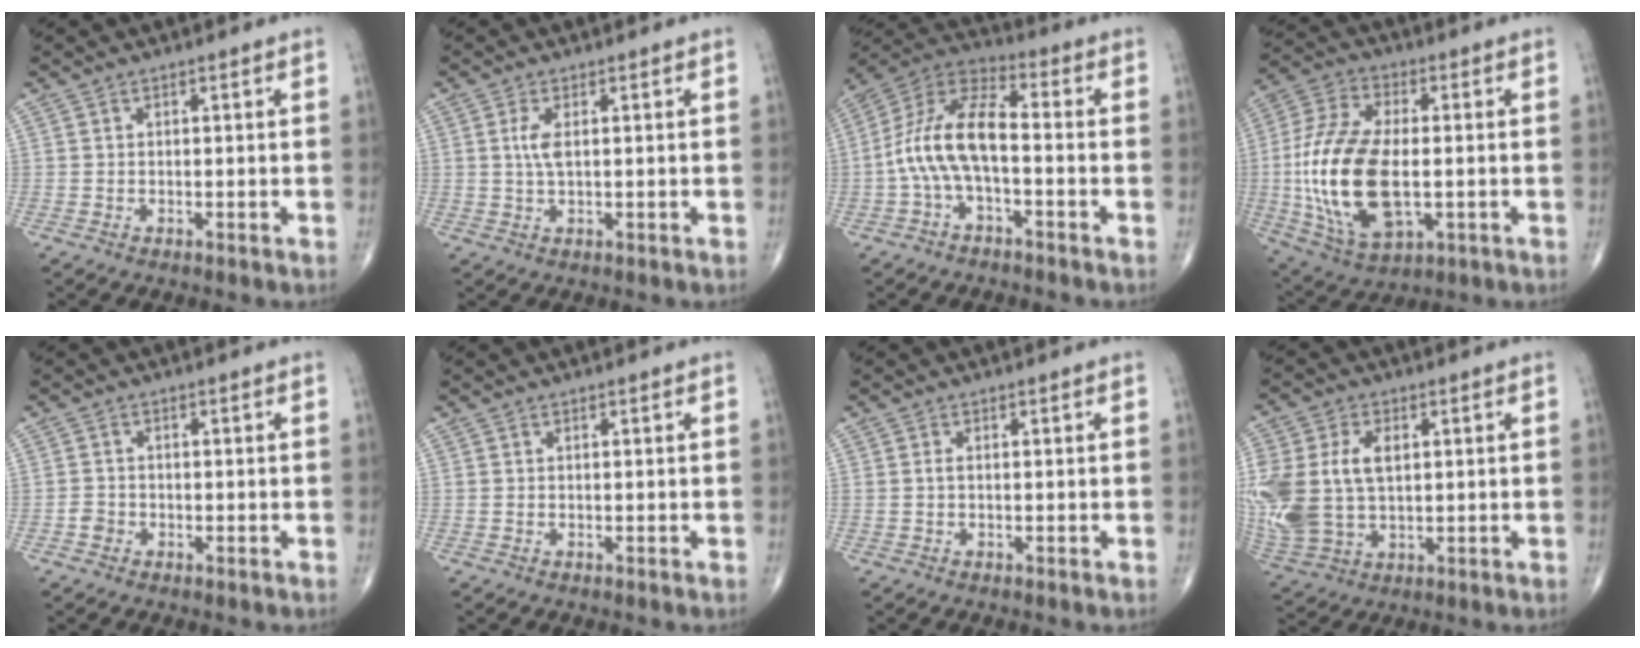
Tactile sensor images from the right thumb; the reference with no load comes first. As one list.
[{"total": 3.0, "force": [0.6, 1.0, 2.8], "torque": [-0.067, -0.001, 0.014]}, {"total": 12.4, "force": [-2.2, 5.6, 10.9], "torque": [-0.220, 0.046, -0.050]}, {"total": 21.4, "force": [-2.1, 11.0, 18.3], "torque": [-0.389, -0.002, -0.026]}, {"total": 1.7, "force": [-0.8, 1.4, 0.5], "torque": [-0.006, 0.008, -0.017]}, {"total": 0.0}, {"total": 0.9, "force": [0.0, 0.5, 0.7], "torque": [-0.016, 0.000, -0.001]}, {"total": 18.6, "force": [2.1, 12.3, 13.7], "torque": [-0.337, 0.002, 0.055]}]